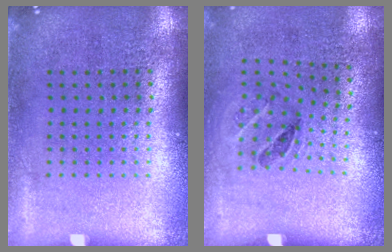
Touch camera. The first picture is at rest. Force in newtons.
{"total": 1.2, "press": 0.8, "slide": 0.9}